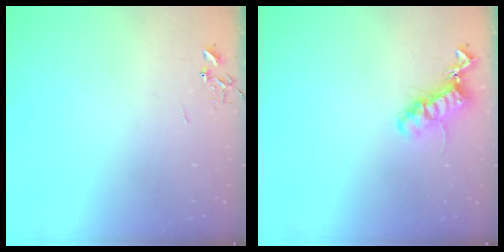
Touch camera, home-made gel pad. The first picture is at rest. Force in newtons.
{"total": 13.0, "press": 13.0, "slide": 0.3}